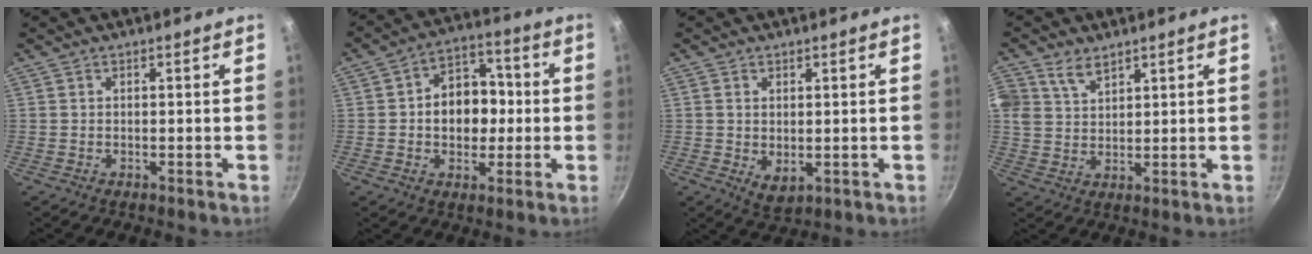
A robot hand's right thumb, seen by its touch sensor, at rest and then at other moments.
{"total": 11.7, "force": [-0.1, 8.9, 7.6], "torque": [-0.066, 0.021, -0.012]}
{"total": 4.1, "force": [0.2, 2.6, 3.2], "torque": [-0.049, -0.012, 0.009]}
{"total": 6.1, "force": [3.8, 3.9, 2.8], "torque": [-0.048, -0.004, 0.076]}